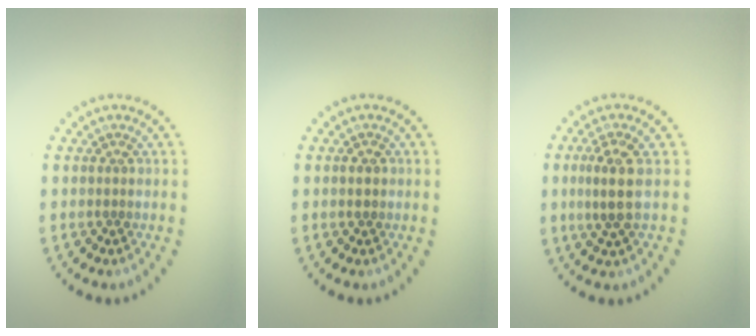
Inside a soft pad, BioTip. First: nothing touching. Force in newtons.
{"total": 1.2, "press": 1.2, "slide": 0.1}
{"total": 2.8, "press": 2.5, "slide": 1.3}